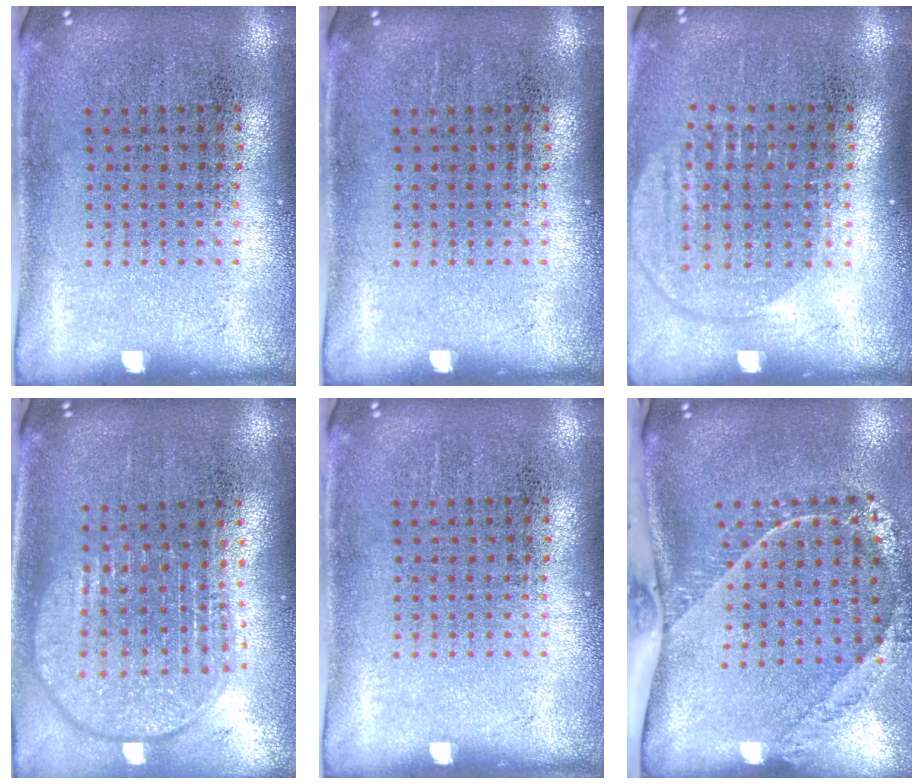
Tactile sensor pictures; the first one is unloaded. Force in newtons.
{"total": 0.0}
{"total": 1.5, "press": 1.3, "slide": 0.8}
{"total": 1.9, "press": 1.5, "slide": 1.1}
{"total": 0.0}
{"total": 2.4, "press": 1.7, "slide": 1.7}